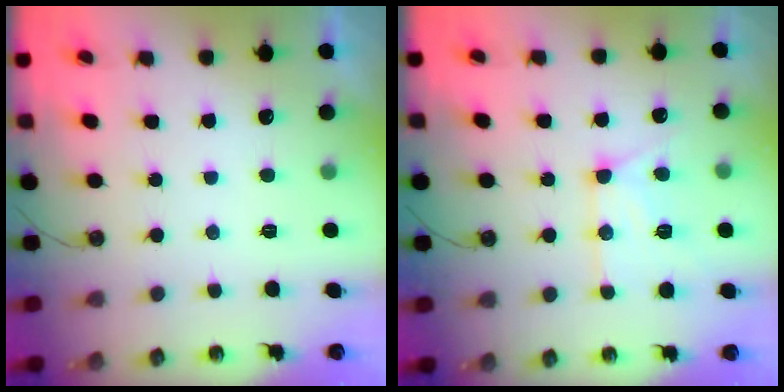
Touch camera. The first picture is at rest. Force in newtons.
{"total": 14.5, "press": 14.5, "slide": 1.2}